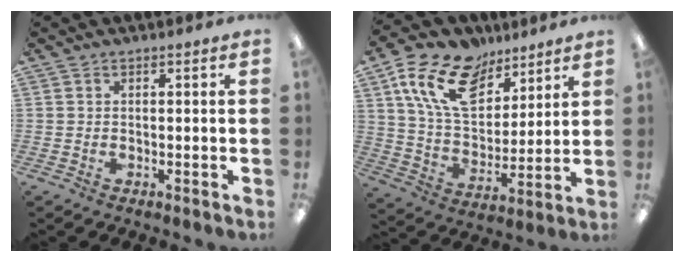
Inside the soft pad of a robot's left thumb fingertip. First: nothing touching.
{"total": 18.2, "force": [10.5, 10.8, 10.2], "torque": [-0.188, -0.037, 0.196]}